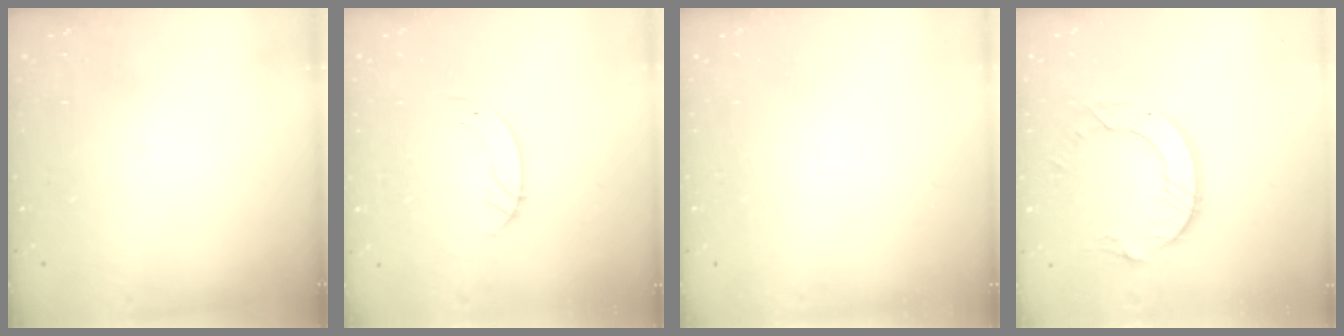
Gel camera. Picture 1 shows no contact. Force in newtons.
{"total": 3.3, "press": 3.3, "slide": 0.2}
{"total": 0.0}
{"total": 9.7, "press": 9.7, "slide": 0.8}